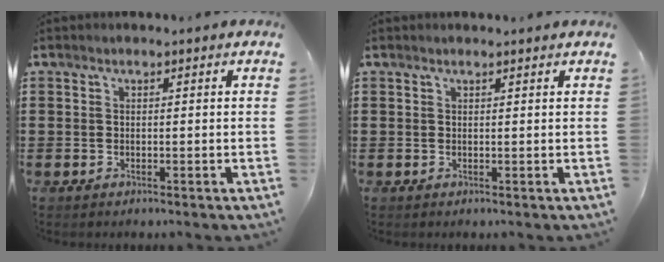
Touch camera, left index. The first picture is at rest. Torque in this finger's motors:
{"motor_torque": [0.68, -1.28, -0.04, -0.02]}